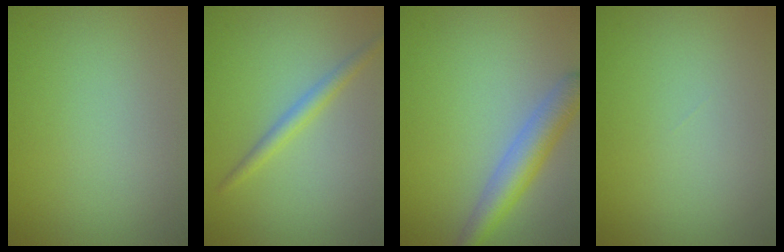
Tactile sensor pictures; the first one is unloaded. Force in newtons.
{"total": 1.9, "press": 1.9, "slide": 0.1}
{"total": 4.2, "press": 4.2, "slide": 0.2}
{"total": 0.0}